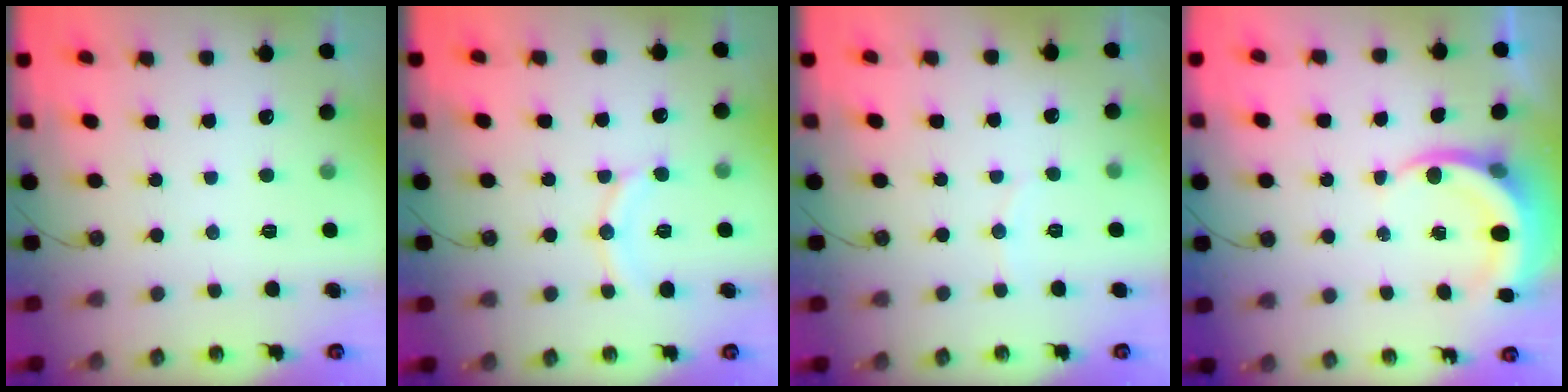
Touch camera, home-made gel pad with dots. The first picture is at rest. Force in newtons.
{"total": 9.6, "press": 9.5, "slide": 0.9}
{"total": 2.7, "press": 2.7, "slide": 0.3}
{"total": 5.8, "press": 5.8, "slide": 0.5}